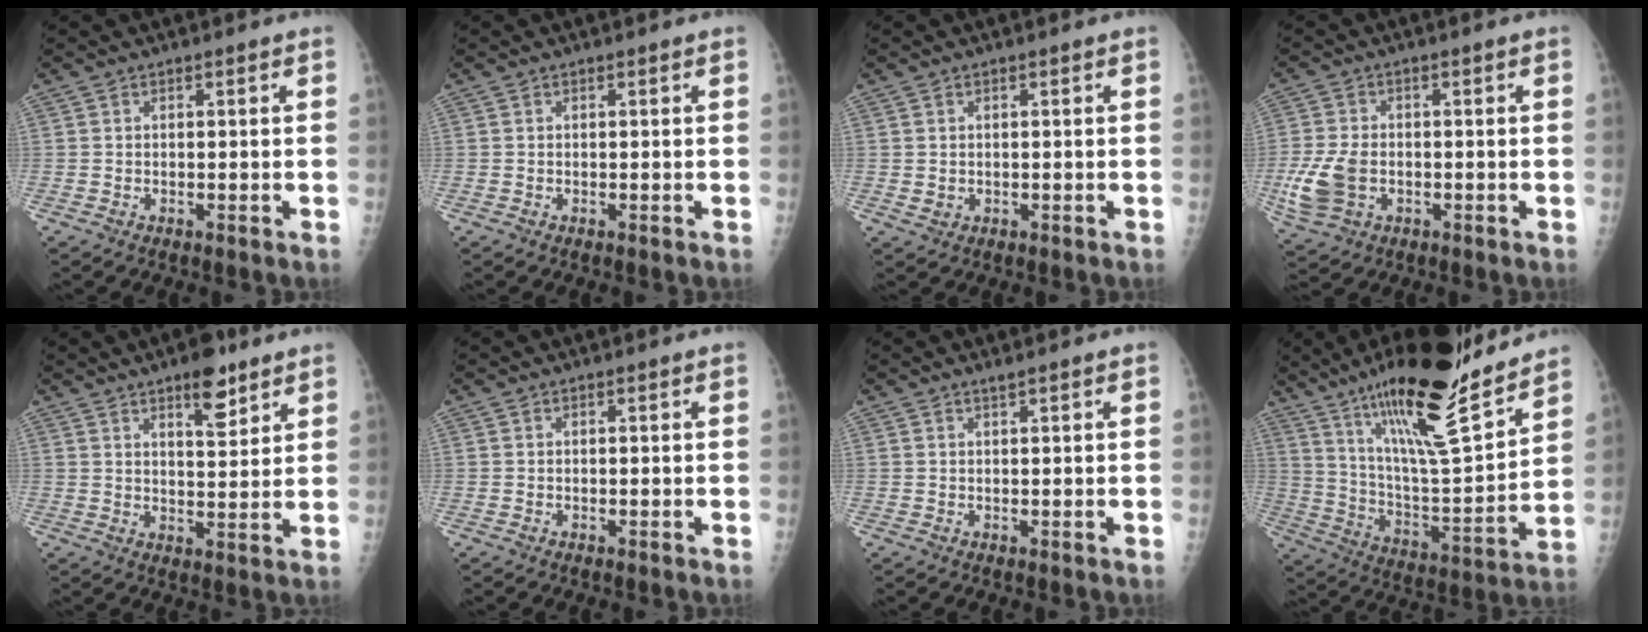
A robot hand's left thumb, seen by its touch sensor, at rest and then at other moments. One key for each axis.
{"total": 0.0}
{"total": 1.7, "fx": 0.0, "fy": 1.5, "fz": 0.8, "tx": -0.011, "ty": -0.001, "tz": 0.007}
{"total": 8.6, "fx": -1.7, "fy": 5.8, "fz": 6.1, "tx": -0.138, "ty": 0.001, "tz": -0.027}
{"total": 7.3, "fx": 4.8, "fy": 2.8, "fz": 4.8, "tx": -0.053, "ty": -0.030, "tz": 0.069}
{"total": 0.0}
{"total": 0.6, "fx": 0.5, "fy": -0.1, "fz": 0.3, "tx": -0.011, "ty": -0.002, "tz": 0.013}
{"total": 25.0, "fx": 17.9, "fy": 4.7, "fz": 16.8, "tx": -0.256, "ty": -0.083, "tz": 0.305}